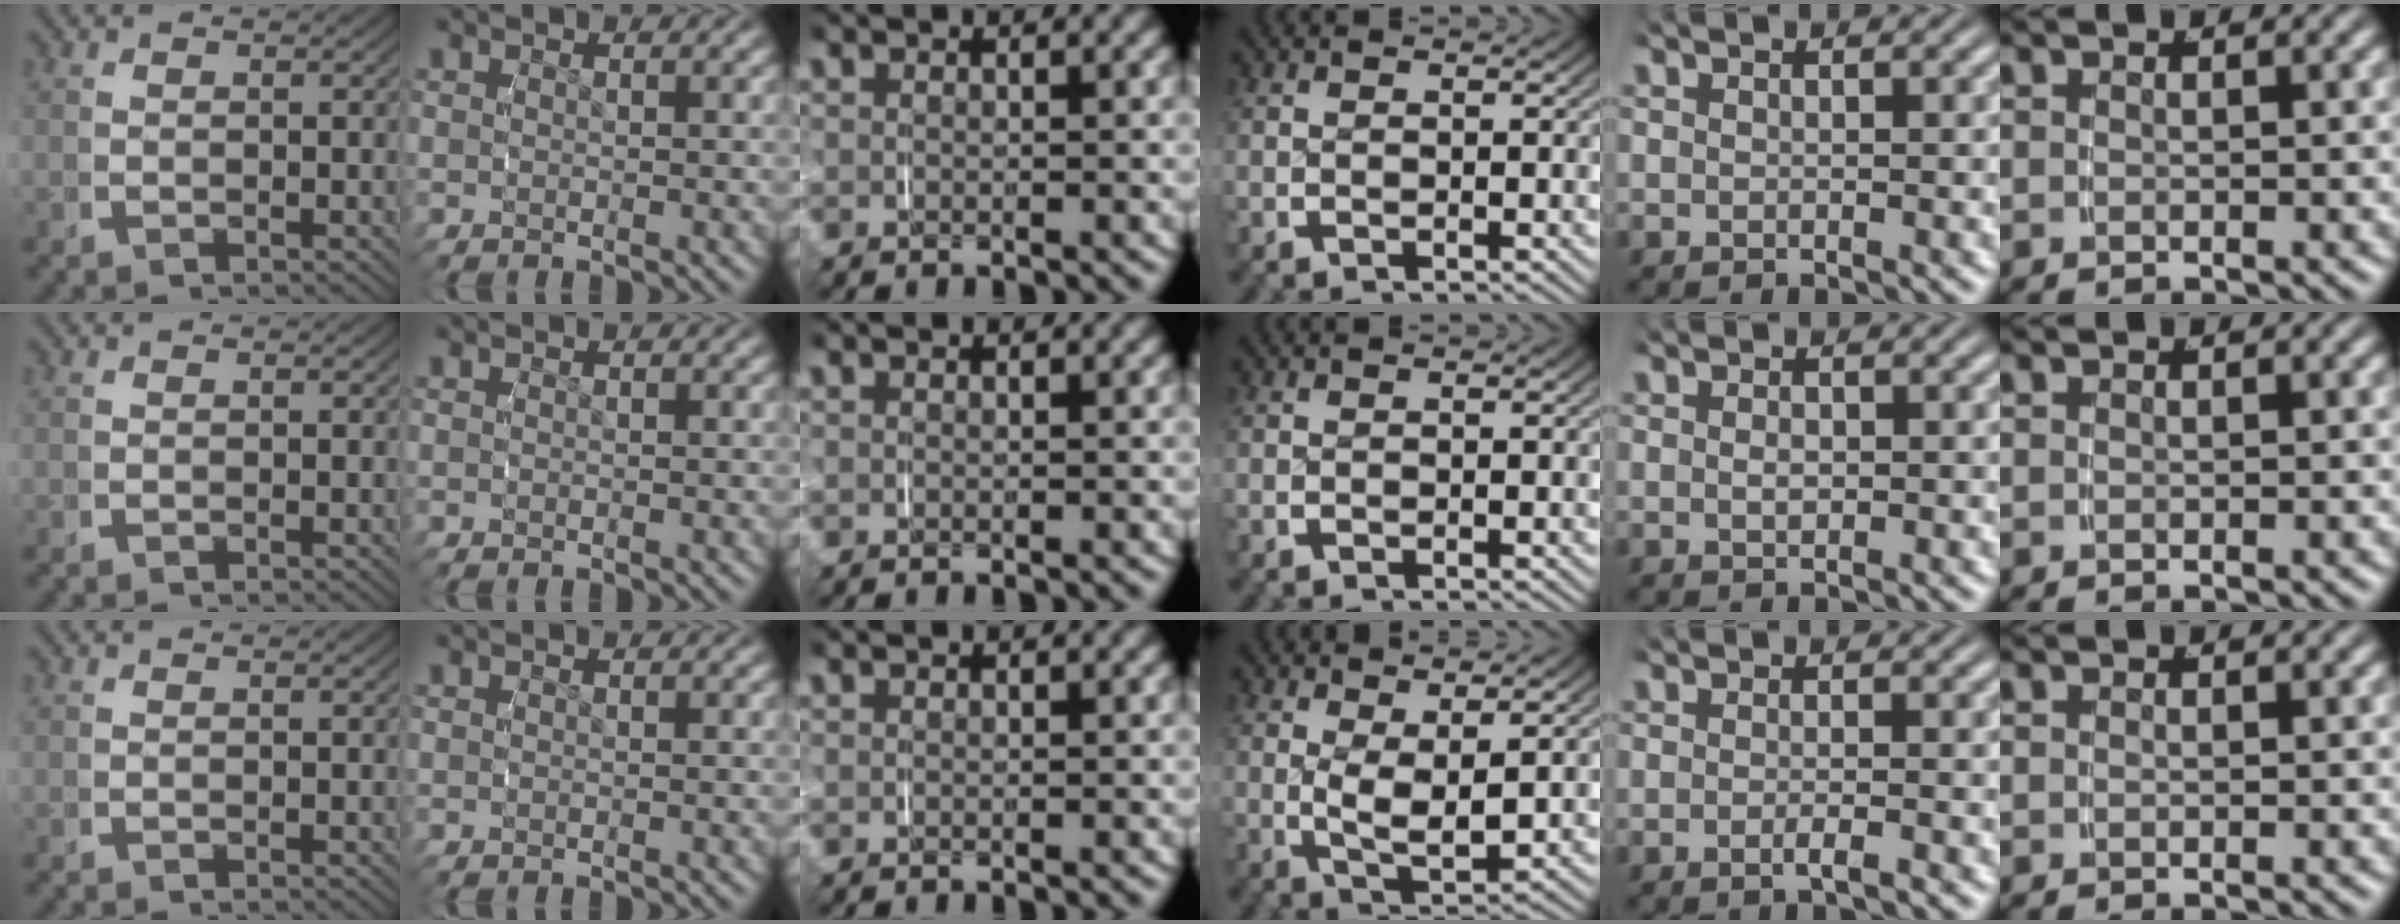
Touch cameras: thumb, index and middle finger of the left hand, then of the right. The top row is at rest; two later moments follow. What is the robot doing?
{"motion": "grasp_and_lifting", "object": "map"}